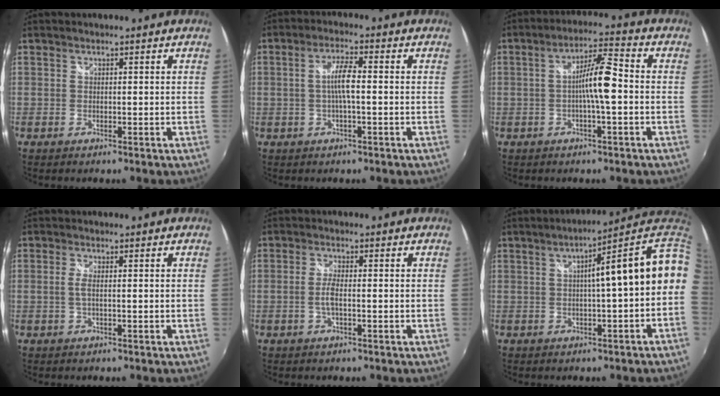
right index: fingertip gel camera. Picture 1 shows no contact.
{"total": 4.7, "force": [-0.4, 0.6, 4.6], "torque": [-0.088, 0.005, -0.005]}
{"total": 7.7, "force": [-1.0, 0.7, 7.6], "torque": [-0.134, 0.014, -0.019]}
{"total": 1.7, "force": [-0.3, 0.0, 1.7], "torque": [-0.033, -0.003, -0.006]}
{"total": 2.5, "force": [-0.8, 0.3, 2.4], "torque": [-0.051, -0.002, -0.015]}
{"total": 11.8, "force": [1.2, 0.1, 11.8], "torque": [-0.139, 0.015, 0.020]}